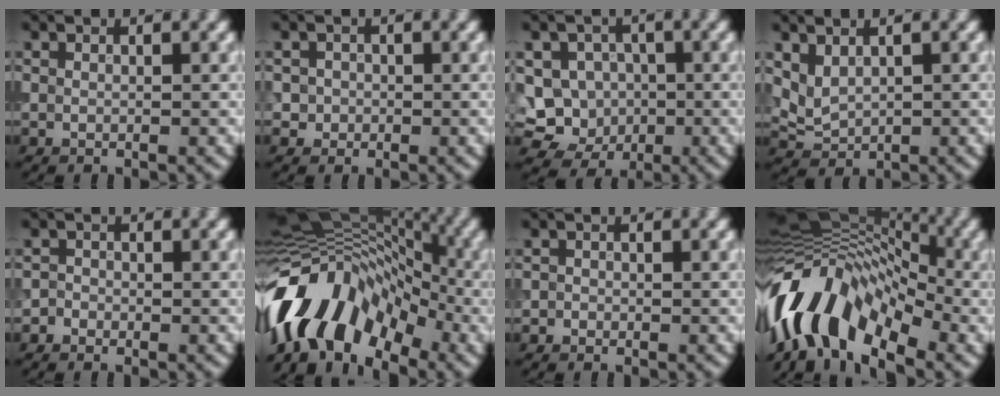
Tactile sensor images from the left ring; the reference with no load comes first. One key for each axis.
{"total": 1.3, "fx": 0.0, "fy": 1.2, "fz": 0.2, "tx": 0.012, "ty": -0.002, "tz": -0.002}
{"total": 8.8, "fx": -1.3, "fy": 8.3, "fz": 2.7, "tx": -0.040, "ty": 0.020, "tz": -0.057}
{"total": 1.9, "fx": 0.9, "fy": 1.2, "fz": 1.1, "tx": -0.024, "ty": -0.003, "tz": 0.028}
{"total": 0.8, "fx": -0.5, "fy": 0.6, "fz": 0.0, "tx": 0.008, "ty": 0.000, "tz": -0.014}
{"total": 14.0, "fx": -4.7, "fy": 8.5, "fz": 10.1, "tx": -0.177, "ty": 0.025, "tz": -0.110}
{"total": 0.5, "fx": -0.3, "fy": 0.4, "fz": 0.0, "tx": 0.004, "ty": -0.003, "tz": -0.007}
{"total": 12.6, "fx": -3.5, "fy": 7.3, "fz": 9.7, "tx": -0.175, "ty": 0.029, "tz": -0.085}